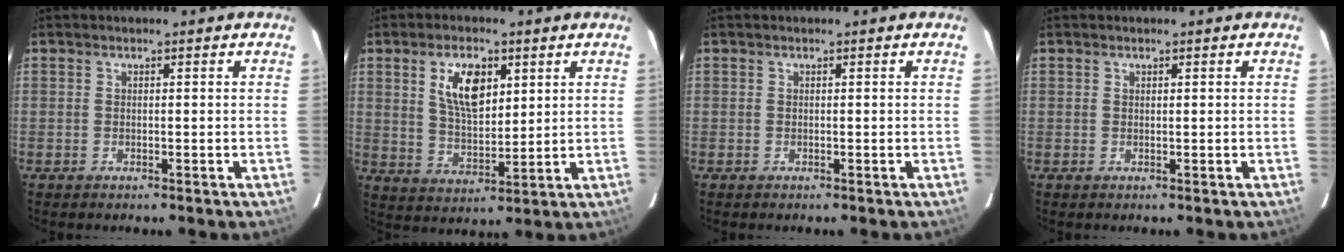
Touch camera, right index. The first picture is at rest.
{"total": 9.4, "force": [3.8, 4.6, 7.3], "torque": [-0.131, 0.007, 0.076]}
{"total": 0.0}
{"total": 0.0}